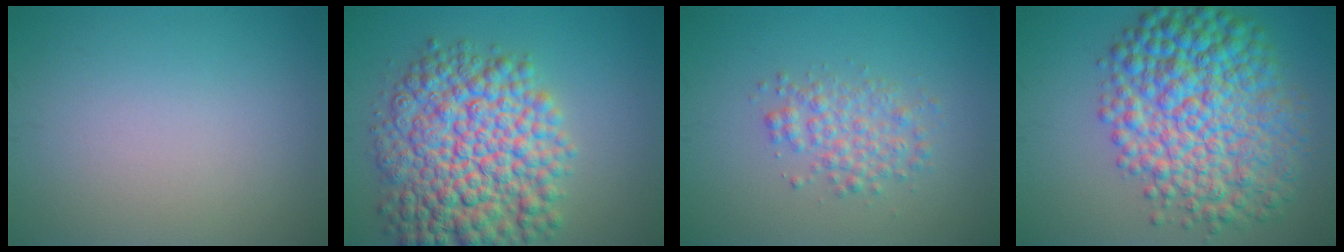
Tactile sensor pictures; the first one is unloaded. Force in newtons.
{"total": 11.5, "press": 11.5, "slide": 0.3}
{"total": 2.8, "press": 2.8, "slide": 0.0}
{"total": 11.2, "press": 11.2, "slide": 0.0}